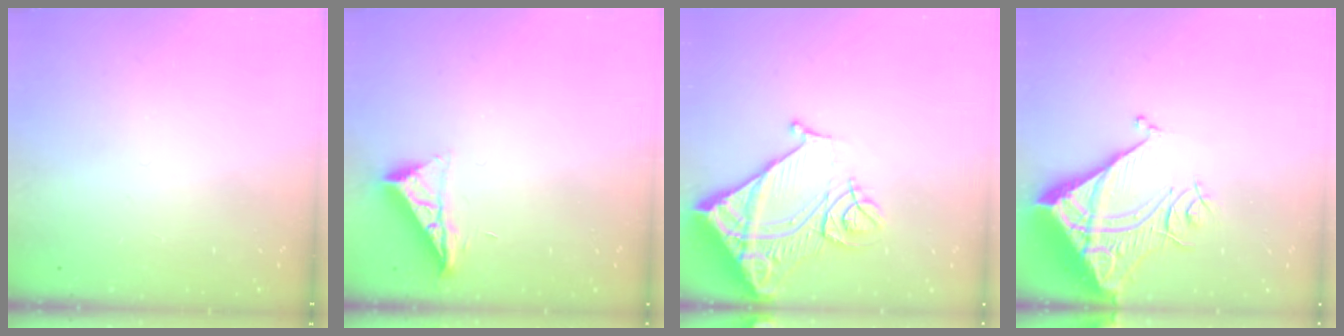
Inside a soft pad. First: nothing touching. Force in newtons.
{"total": 7.7, "press": 7.7, "slide": 0.3}
{"total": 15.3, "press": 15.2, "slide": 1.9}
{"total": 10.3, "press": 10.3, "slide": 1.3}